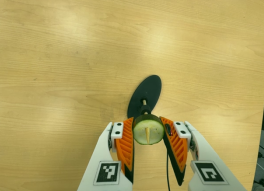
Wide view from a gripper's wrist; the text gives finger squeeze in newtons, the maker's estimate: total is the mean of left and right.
{"total": 9.6, "left": 8.5, "right": 10.6}